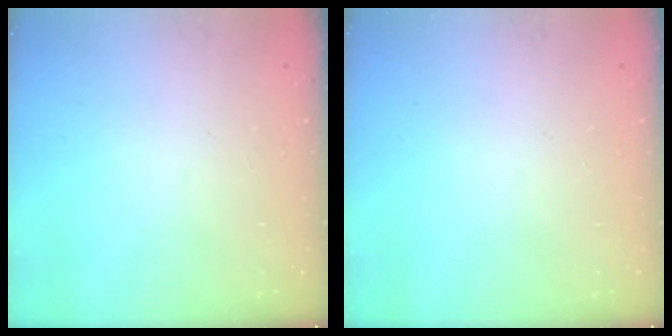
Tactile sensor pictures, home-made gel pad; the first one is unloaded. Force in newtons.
{"total": 0.0}